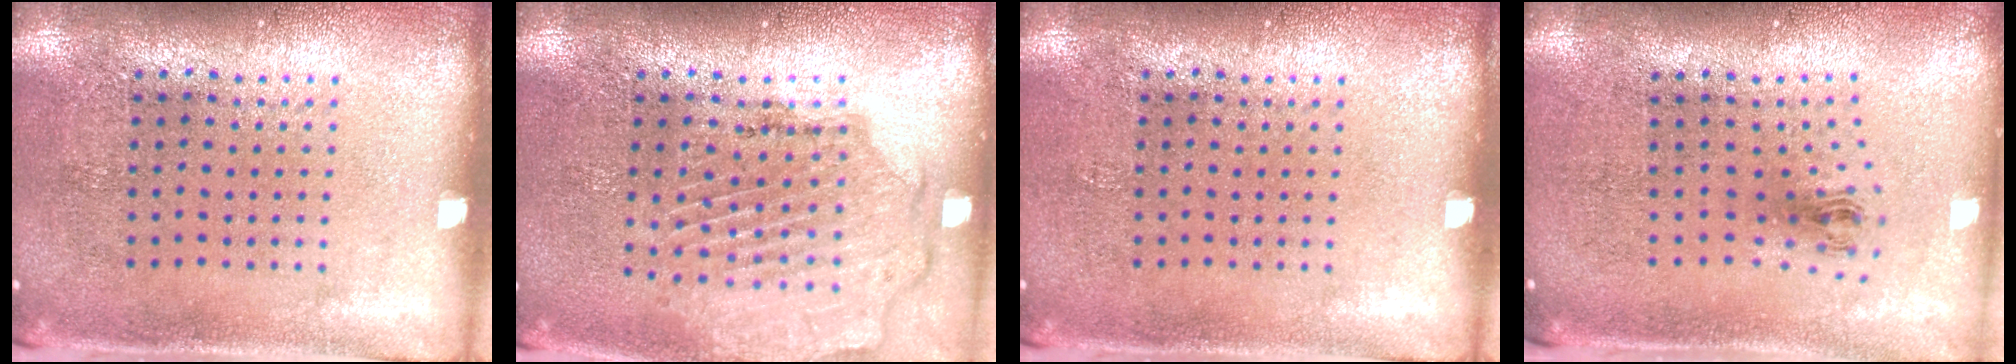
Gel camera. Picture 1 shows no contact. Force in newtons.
{"total": 1.6, "press": 1.5, "slide": 0.3}
{"total": 0.0}
{"total": 1.0, "press": 0.4, "slide": 0.9}